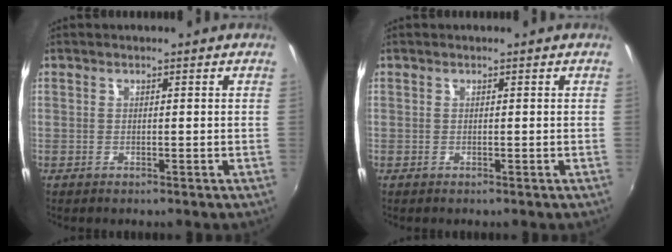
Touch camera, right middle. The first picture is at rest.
{"total": 0.0}